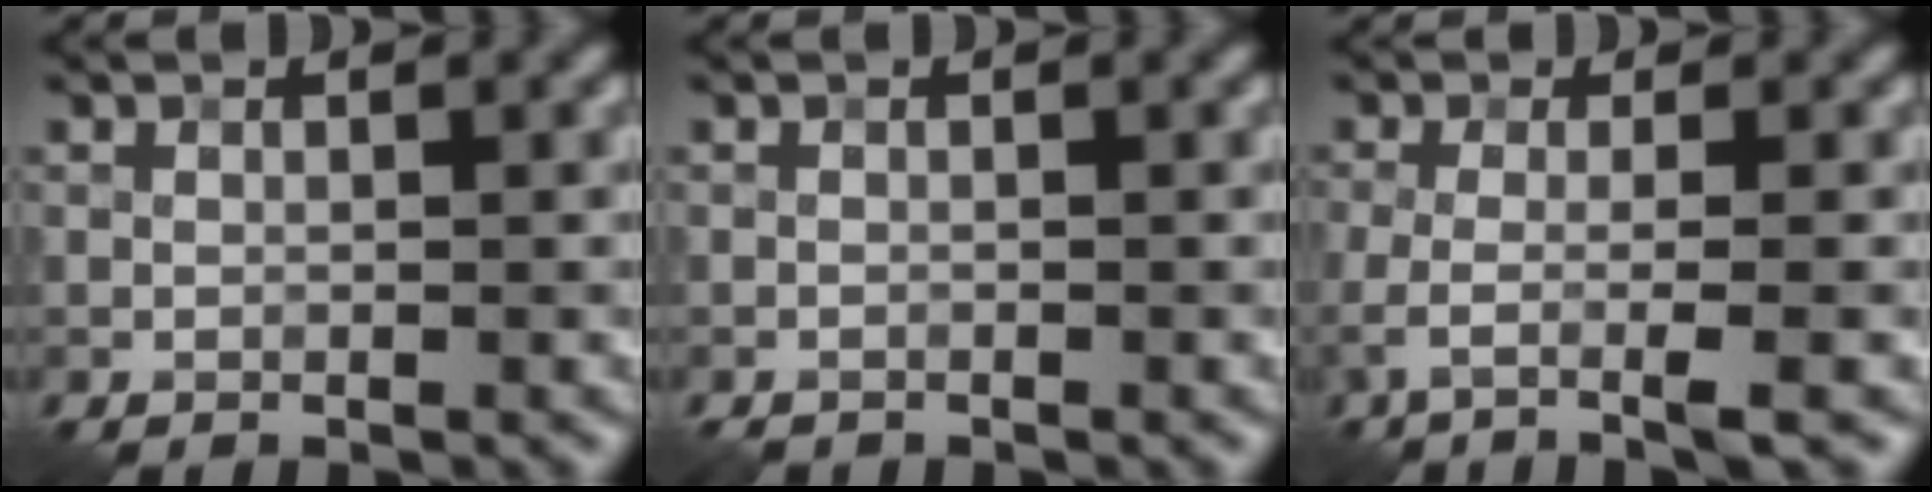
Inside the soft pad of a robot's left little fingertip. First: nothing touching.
{"total": 0.7, "force": [-0.6, 0.2, 0.0], "torque": [0.002, -0.003, -0.013]}
{"total": 3.7, "force": [-1.2, 0.9, 3.4], "torque": [-0.055, -0.008, -0.036]}